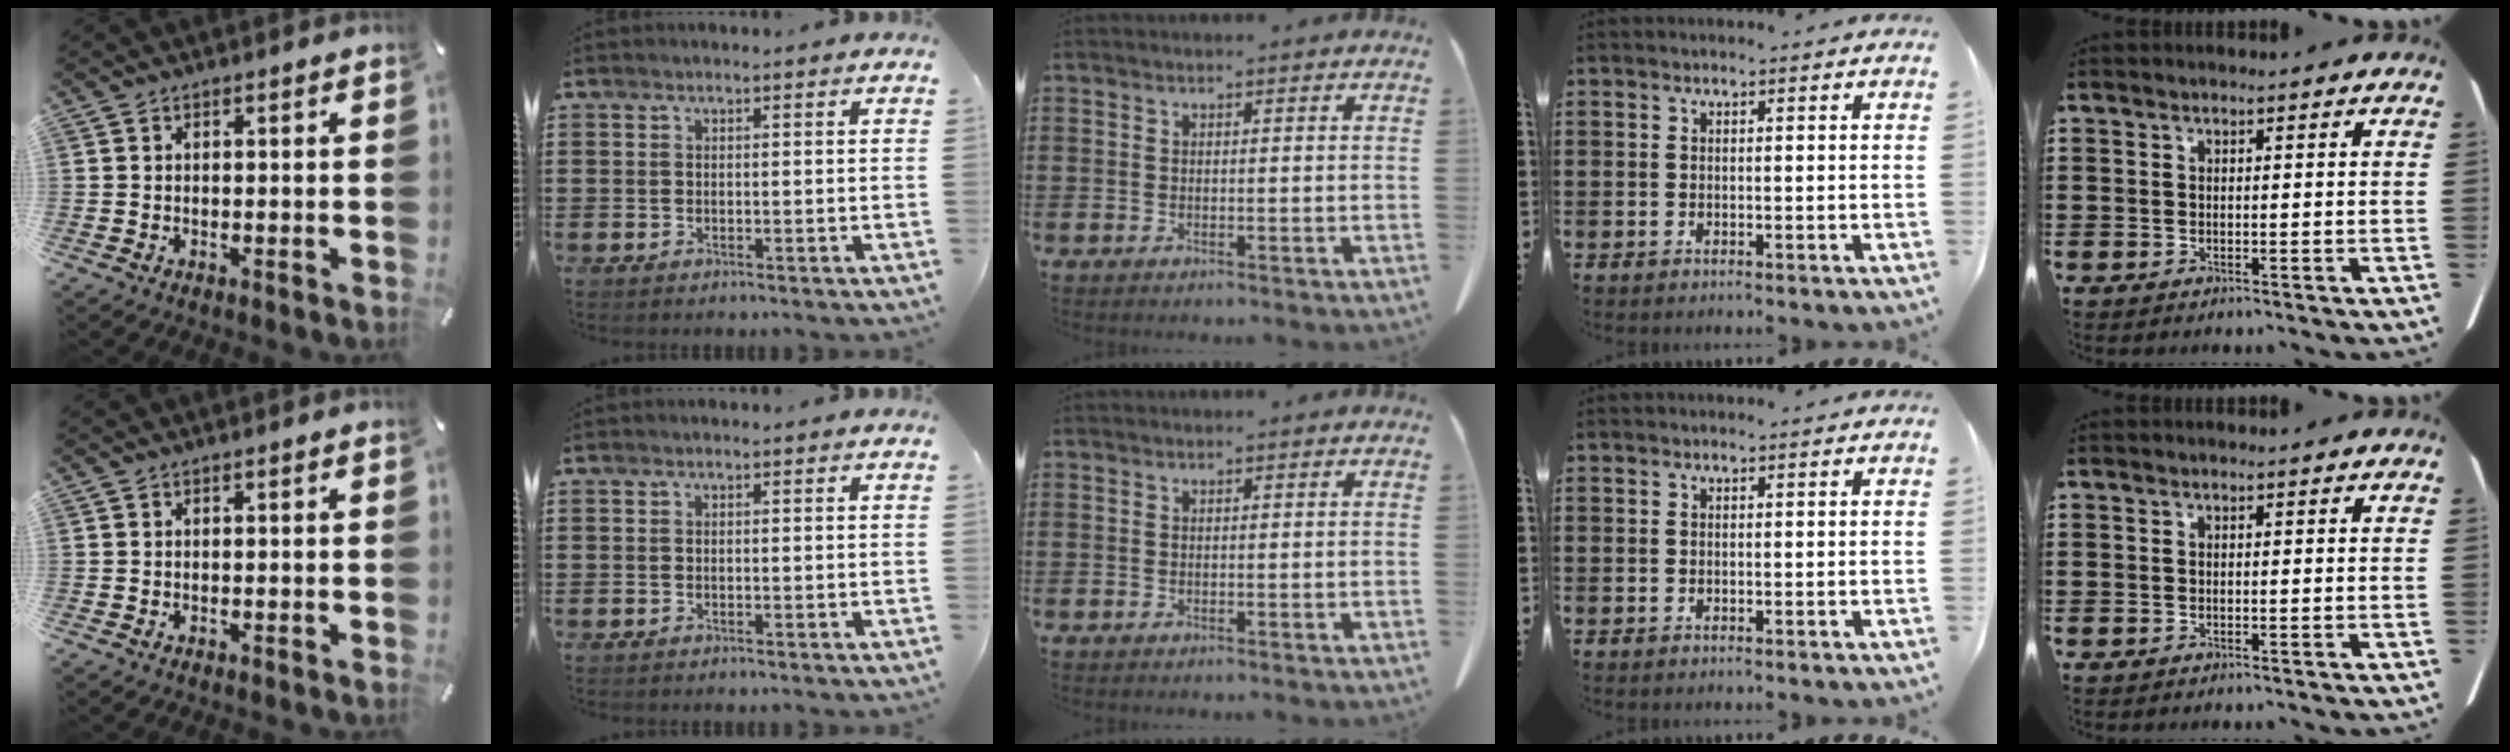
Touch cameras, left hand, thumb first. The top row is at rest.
{}